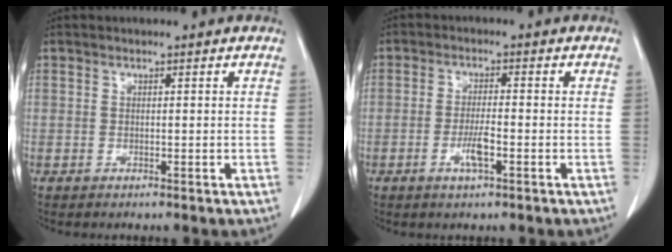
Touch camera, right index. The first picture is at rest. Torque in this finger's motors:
{"motor_torque": [0.12, 0.06, 0.08, 0.05]}